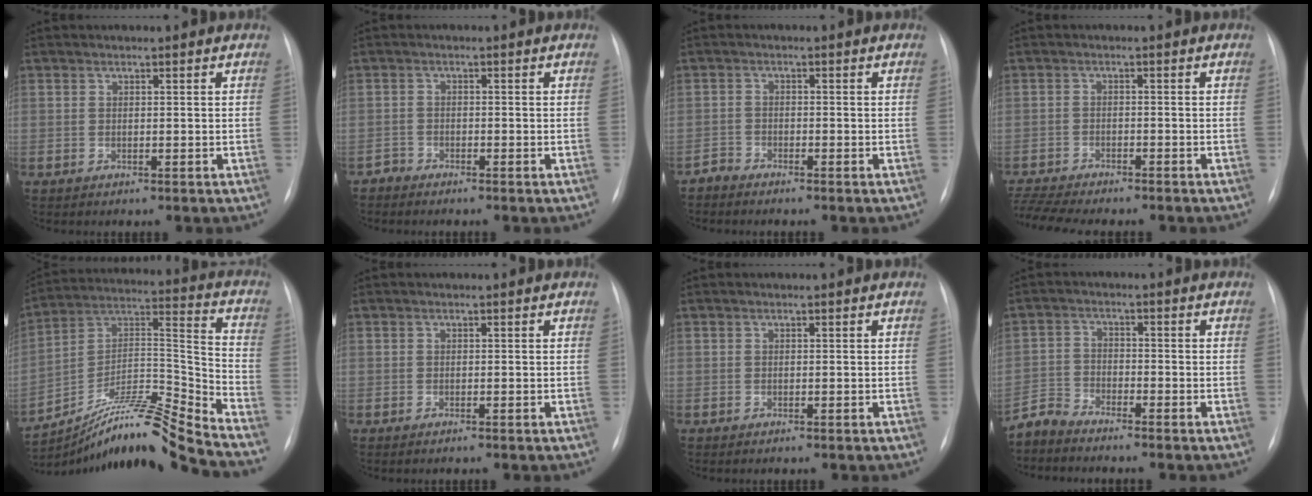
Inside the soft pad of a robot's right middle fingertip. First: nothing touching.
{"total": 0.6, "force": [-0.6, 0.1, 0.1], "torque": [-0.005, 0.000, -0.013]}
{"total": 1.5, "force": [-1.5, 0.1, -0.1], "torque": [0.003, -0.003, -0.030]}
{"total": 10.3, "force": [-9.3, 1.1, 4.3], "torque": [-0.075, -0.004, -0.143]}
{"total": 16.5, "force": [-14.5, -2.2, 7.6], "torque": [-0.126, 0.038, -0.251]}
{"total": 0.5, "force": [-0.4, -0.1, 0.4], "torque": [-0.007, 0.000, -0.007]}
{"total": 0.0}
{"total": 3.5, "force": [-3.5, 0.2, -0.1], "torque": [0.000, -0.015, -0.073]}